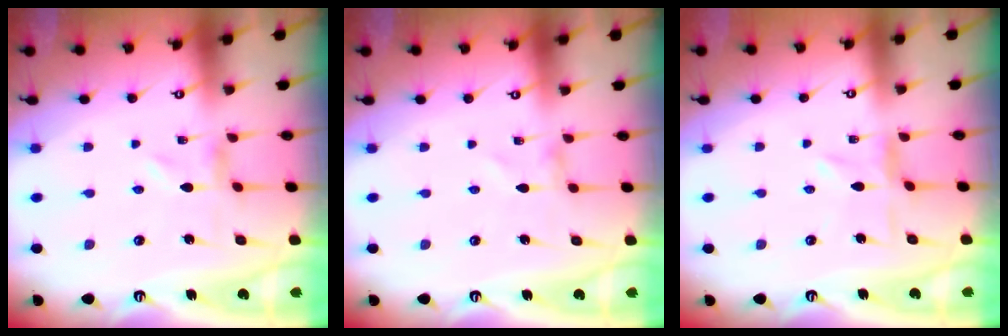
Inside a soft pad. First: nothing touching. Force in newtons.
{"total": 0.8, "press": 0.8, "slide": 0.1}
{"total": 2.7, "press": 2.7, "slide": 0.4}